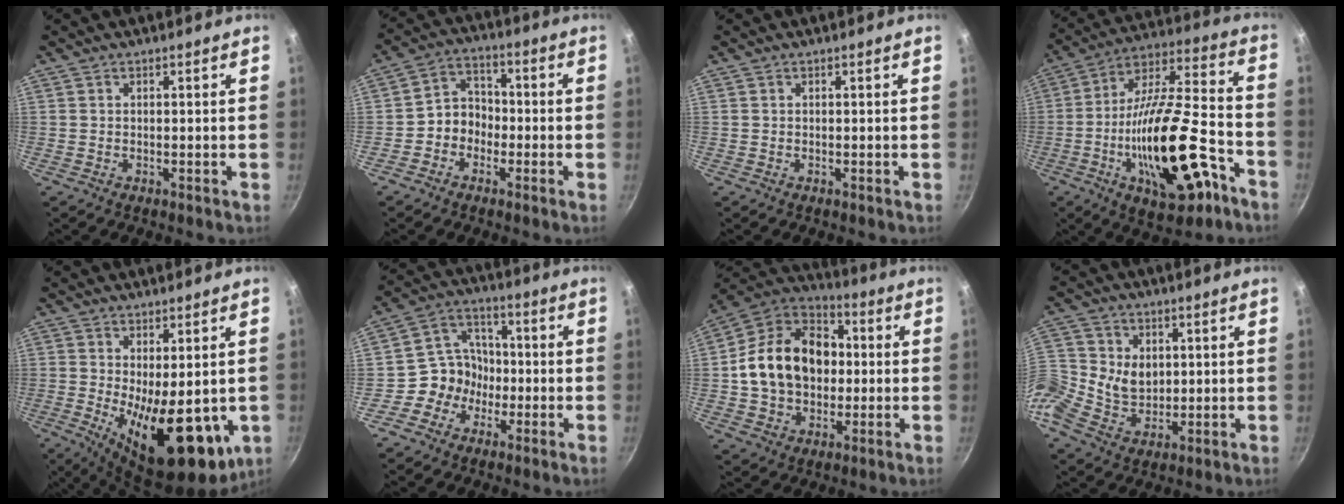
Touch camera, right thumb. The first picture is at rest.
{"total": 6.3, "force": [-2.1, 5.2, 2.7], "torque": [-0.007, 0.035, -0.047]}
{"total": 0.0}
{"total": 24.9, "force": [-9.5, 9.4, 21.0], "torque": [-0.331, 0.048, -0.150]}
{"total": 16.1, "force": [-2.2, 7.2, 14.2], "torque": [-0.182, -0.027, -0.015]}
{"total": 8.9, "force": [-2.6, 7.9, 3.1], "torque": [-0.006, 0.045, -0.060]}
{"total": 19.6, "force": [0.5, 15.0, 12.7], "torque": [-0.190, 0.036, -0.001]}
{"total": 14.6, "force": [0.5, 12.4, 7.8], "torque": [-0.177, 0.023, 0.007]}